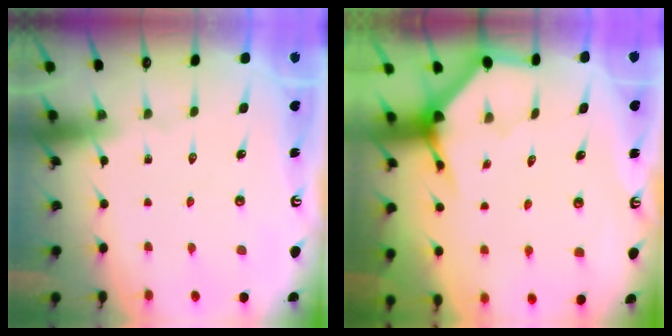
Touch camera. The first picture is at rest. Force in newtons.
{"total": 3.9, "press": 3.9, "slide": 0.3}